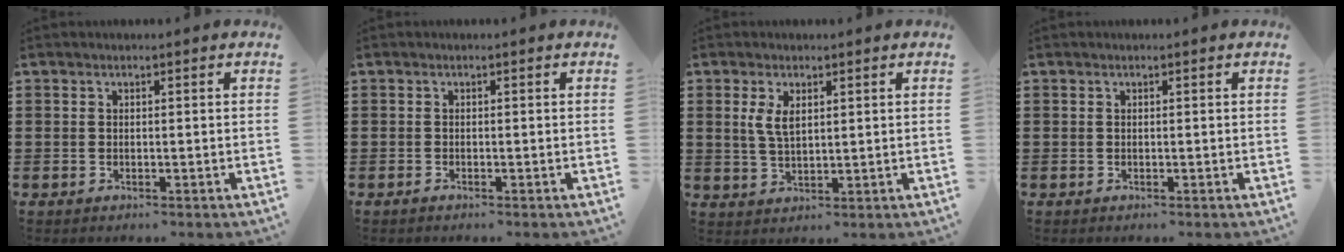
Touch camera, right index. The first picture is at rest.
{"total": 0.6, "force": [-0.5, -0.1, 0.0], "torque": [0.001, -0.003, -0.010]}
{"total": 3.3, "force": [1.1, 1.4, 2.8], "torque": [-0.059, 0.005, 0.018]}
{"total": 0.0}